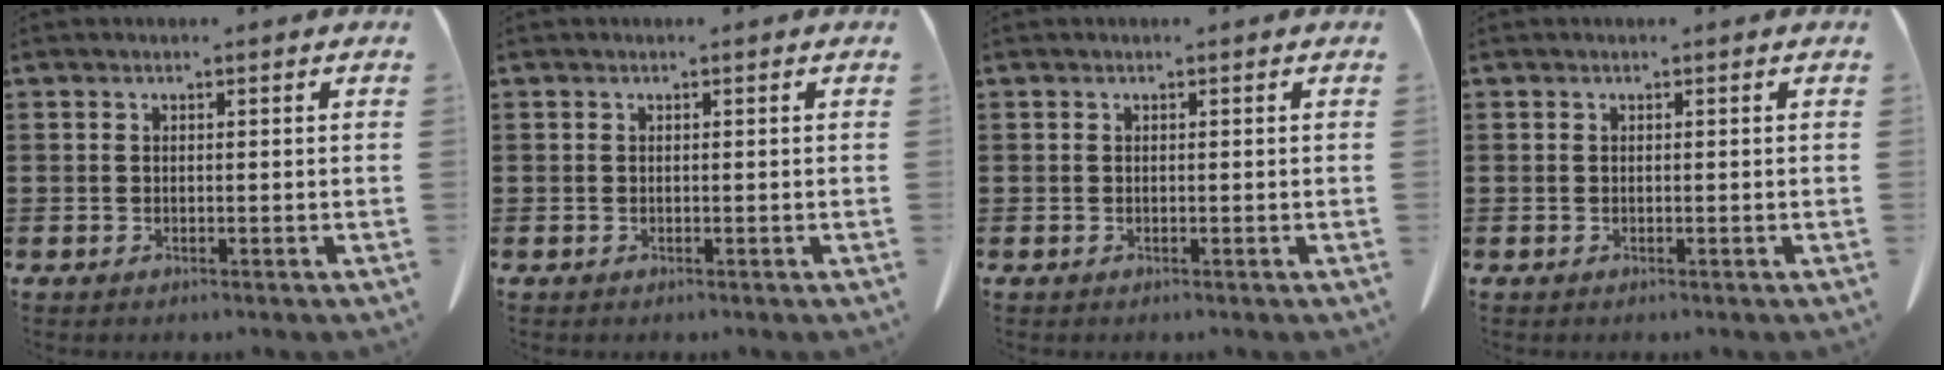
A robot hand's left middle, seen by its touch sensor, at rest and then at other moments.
{"total": 0.0}
{"total": 0.0}
{"total": 0.0}